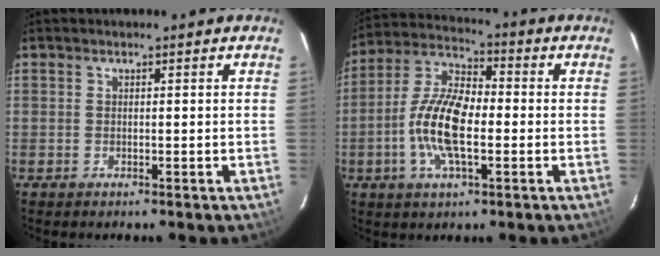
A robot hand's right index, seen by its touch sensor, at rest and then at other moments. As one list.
[{"total": 12.4, "force": [-2.5, 5.0, 11.1], "torque": [-0.230, 0.005, -0.056]}]